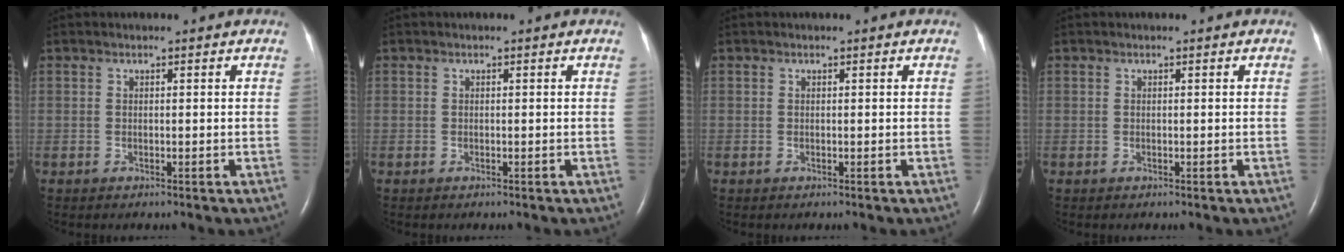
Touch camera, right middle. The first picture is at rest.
{"total": 0.0}
{"total": 0.0}
{"total": 0.0}